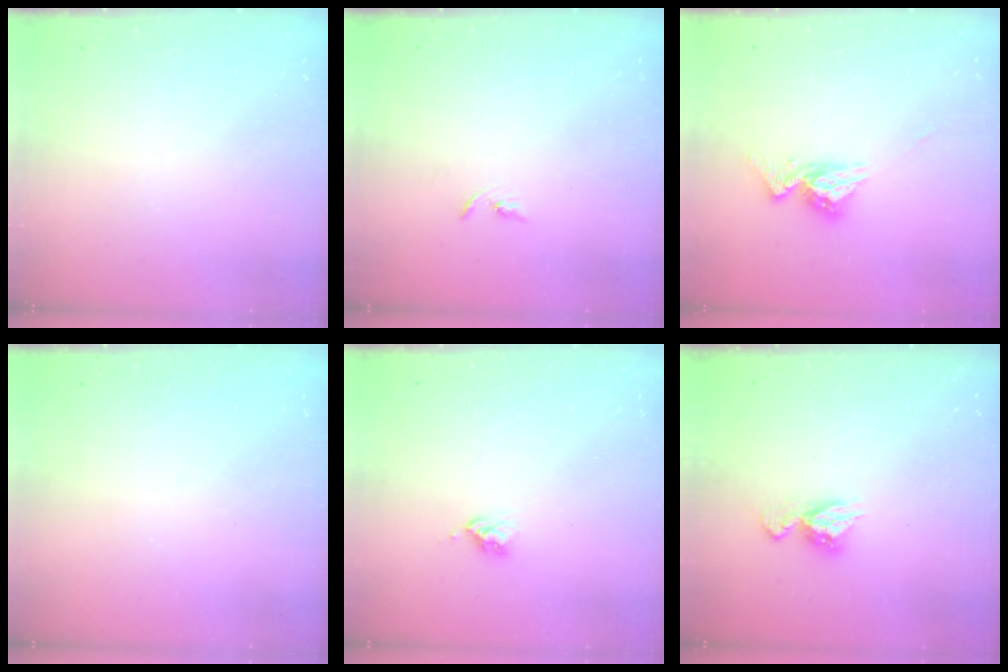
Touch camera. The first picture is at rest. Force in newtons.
{"total": 2.2, "press": 2.2, "slide": 0.2}
{"total": 9.4, "press": 9.4, "slide": 0.8}
{"total": 0.0}
{"total": 3.7, "press": 3.7, "slide": 0.6}
{"total": 7.8, "press": 7.8, "slide": 0.6}